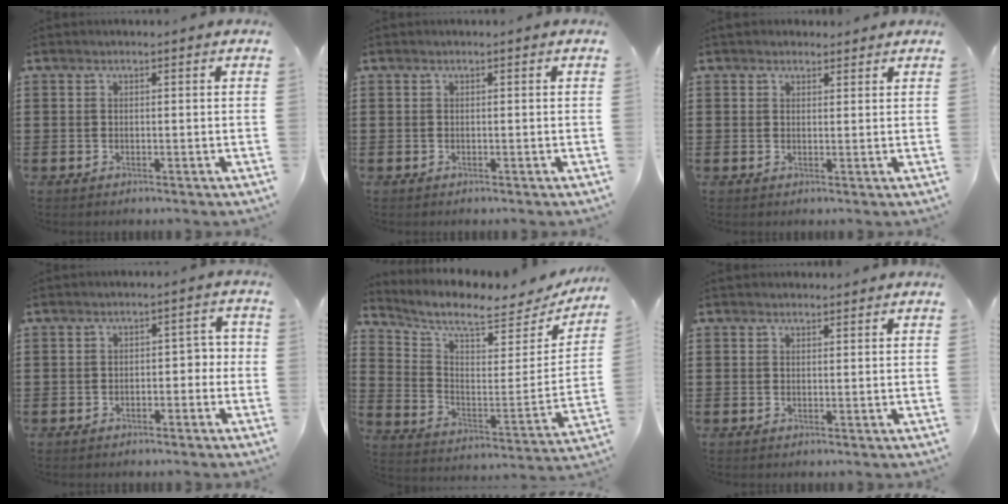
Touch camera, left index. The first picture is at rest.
{"total": 0.0}
{"total": 1.8, "force": [1.5, 1.0, 0.1], "torque": [-0.006, 0.007, 0.030]}
{"total": 2.7, "force": [-1.7, 1.4, 1.5], "torque": [-0.030, 0.008, -0.039]}
{"total": 7.0, "force": [6.1, 1.2, 3.3], "torque": [-0.088, -0.049, 0.099]}
{"total": 1.0, "force": [0.8, 0.5, 0.0], "torque": [-0.002, 0.002, 0.017]}